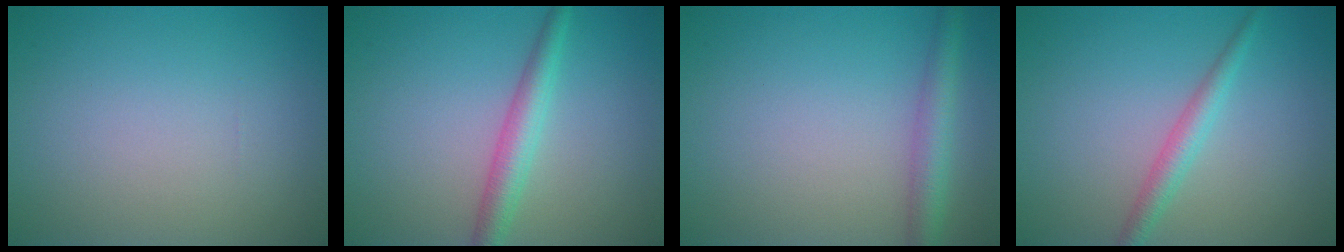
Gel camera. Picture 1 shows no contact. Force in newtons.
{"total": 3.0, "press": 3.0, "slide": 0.0}
{"total": 2.9, "press": 2.9, "slide": 0.1}
{"total": 2.2, "press": 2.2, "slide": 0.0}